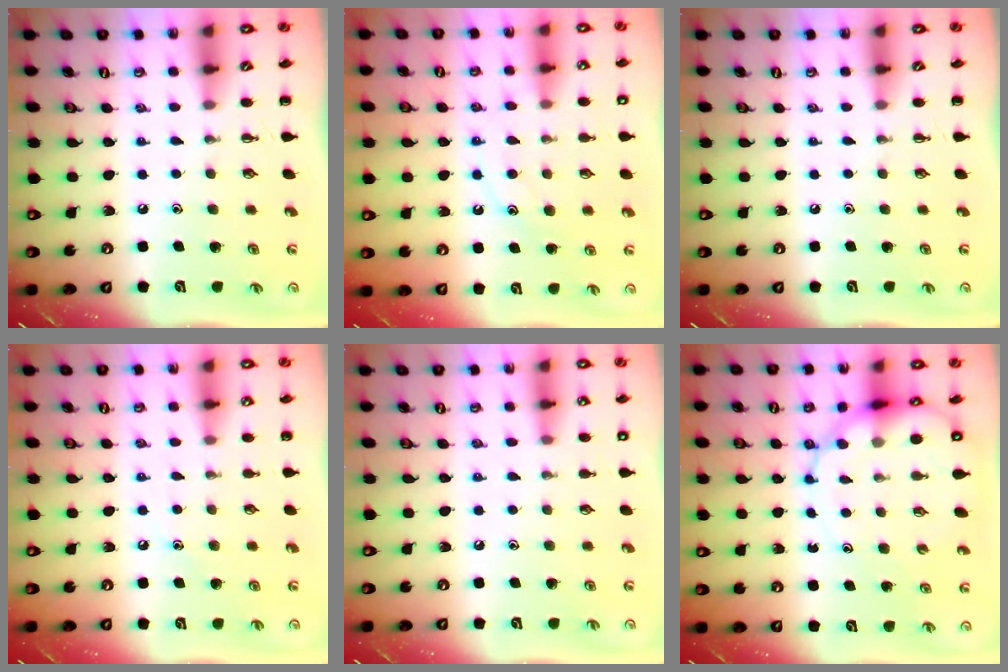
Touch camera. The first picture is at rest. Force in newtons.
{"total": 11.1, "press": 11.1, "slide": 1.0}
{"total": 0.0}
{"total": 7.8, "press": 7.5, "slide": 2.1}
{"total": 7.0, "press": 6.7, "slide": 2.0}
{"total": 12.3, "press": 11.8, "slide": 3.7}